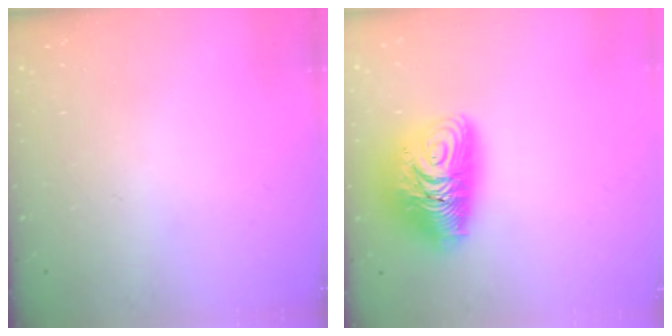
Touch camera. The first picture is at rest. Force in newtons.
{"total": 15.4, "press": 15.3, "slide": 1.3}